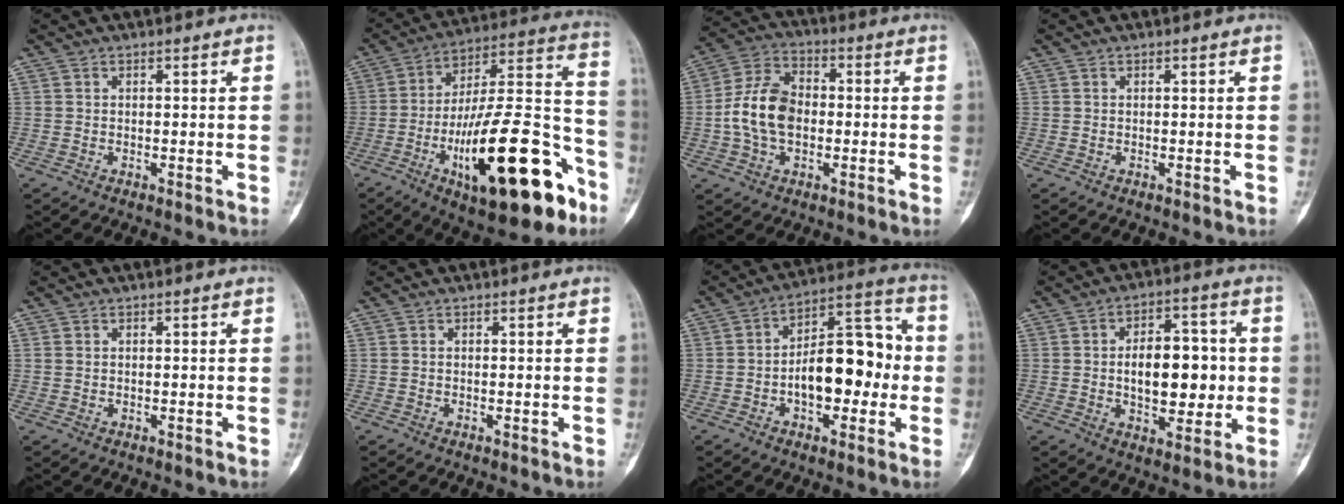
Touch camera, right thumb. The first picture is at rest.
{"total": 29.0, "force": [-12.7, 9.9, 24.1], "torque": [-0.349, 0.071, -0.191]}
{"total": 11.6, "force": [-1.0, 7.7, 8.6], "torque": [-0.158, 0.027, -0.027]}
{"total": 0.0}
{"total": 0.6, "force": [0.1, 0.5, 0.3], "torque": [-0.002, 0.001, 0.003]}
{"total": 0.0}
{"total": 15.5, "force": [-2.0, 8.5, 12.8], "torque": [-0.165, 0.046, -0.034]}
{"total": 13.6, "force": [-0.1, 7.7, 11.1], "torque": [-0.126, 0.016, 0.003]}